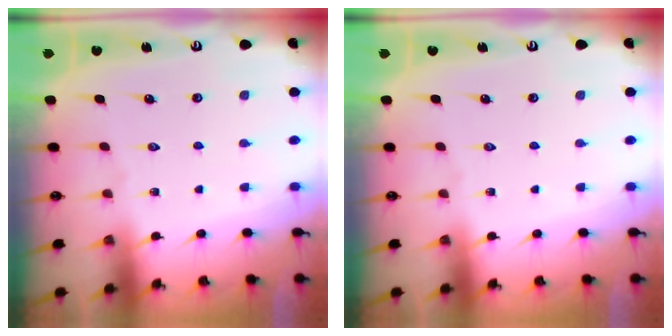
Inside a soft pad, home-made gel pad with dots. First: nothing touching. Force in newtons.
{"total": 0.0}